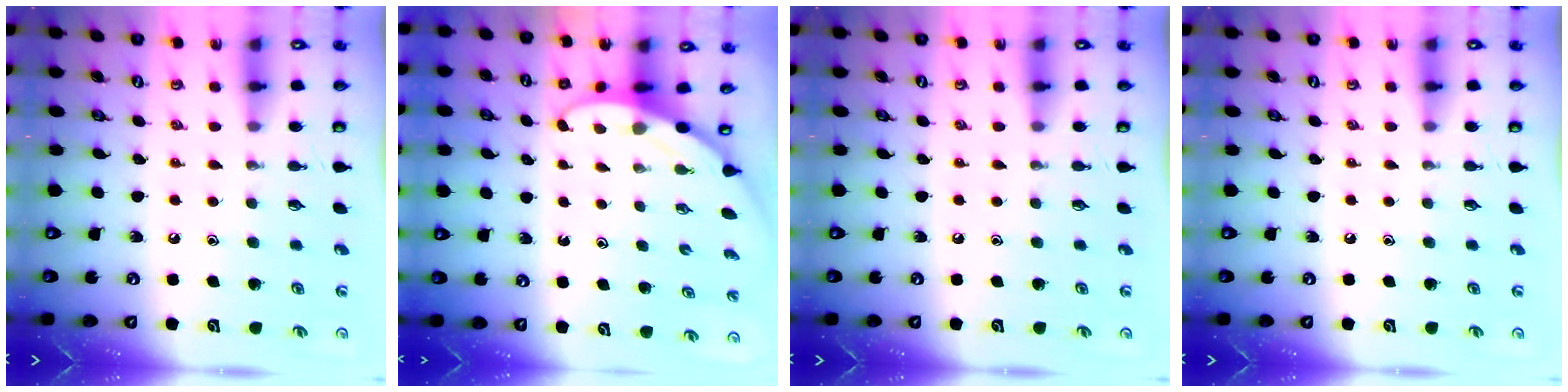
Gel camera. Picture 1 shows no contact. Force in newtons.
{"total": 3.6, "press": 3.6, "slide": 0.2}
{"total": 0.0}
{"total": 0.0}